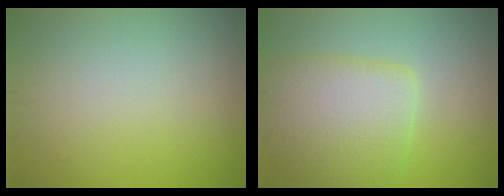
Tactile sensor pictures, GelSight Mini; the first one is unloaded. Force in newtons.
{"total": 6.2, "press": 6.2, "slide": 0.5}